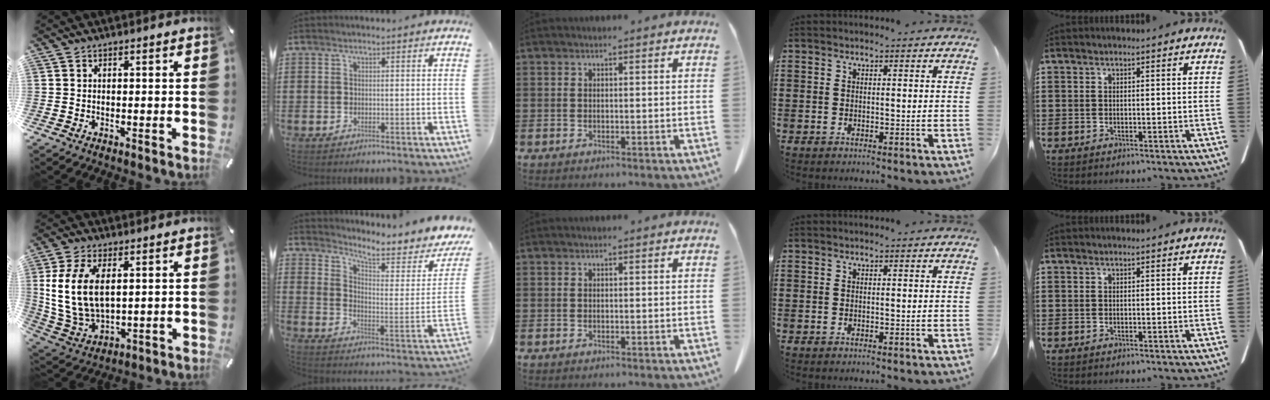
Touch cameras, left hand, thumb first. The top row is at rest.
{"thumb": {"total": 12.8, "force": [3.5, 8.0, 9.3], "torque": [-0.219, -0.007, 0.062]}, "index": {"total": 6.3, "force": [5.4, 1.0, 3.2], "torque": [-0.065, -0.049, 0.083]}}